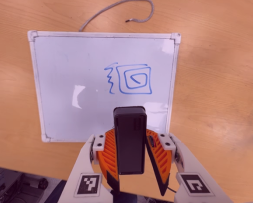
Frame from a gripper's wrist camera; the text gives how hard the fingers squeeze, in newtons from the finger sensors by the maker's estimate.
{"total": 4.5, "left": 4.4, "right": 4.5}